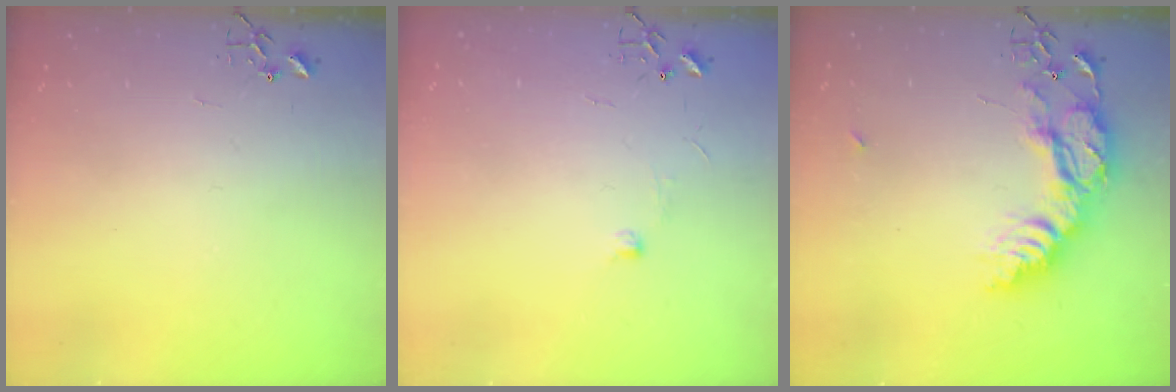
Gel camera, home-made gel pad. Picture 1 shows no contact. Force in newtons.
{"total": 4.4, "press": 4.3, "slide": 0.6}
{"total": 20.7, "press": 20.6, "slide": 1.8}